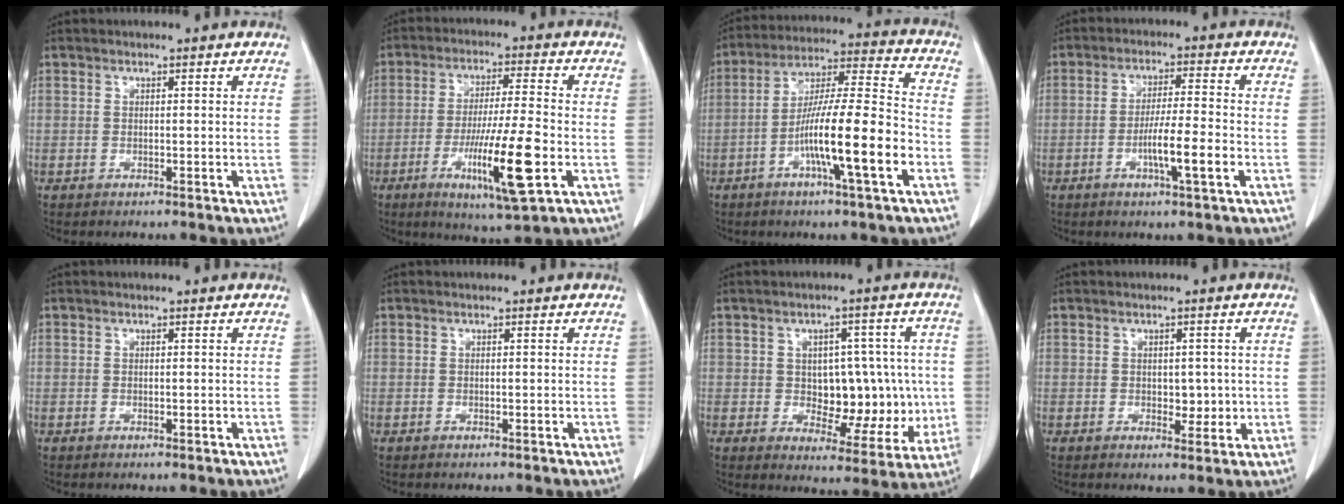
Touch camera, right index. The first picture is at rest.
{"total": 13.2, "force": [-4.3, 0.3, 12.4], "torque": [-0.227, -0.024, -0.071]}
{"total": 15.2, "force": [-5.4, 0.4, 14.2], "torque": [-0.250, 0.002, -0.094]}
{"total": 7.3, "force": [-2.5, 0.0, 6.9], "torque": [-0.119, -0.005, -0.044]}
{"total": 0.0}
{"total": 0.0}
{"total": 11.4, "force": [-0.1, 6.5, 9.3], "torque": [-0.105, 0.022, 0.017]}
{"total": 3.2, "force": [-0.1, 2.0, 2.5], "torque": [-0.027, -0.001, 0.005]}